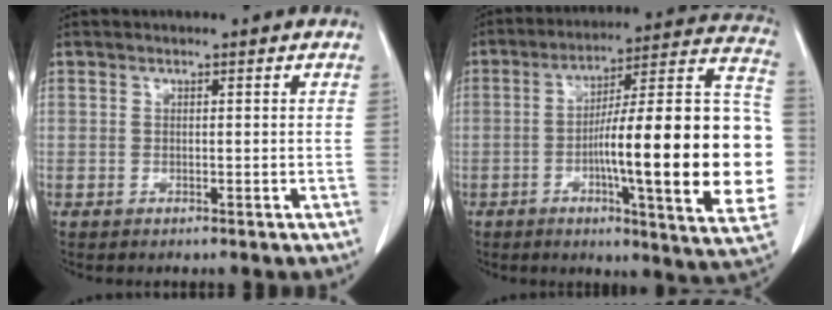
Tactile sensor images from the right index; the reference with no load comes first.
{"total": 27.6, "force": [-3.6, 2.9, 27.2], "torque": [-0.309, 0.019, -0.059]}